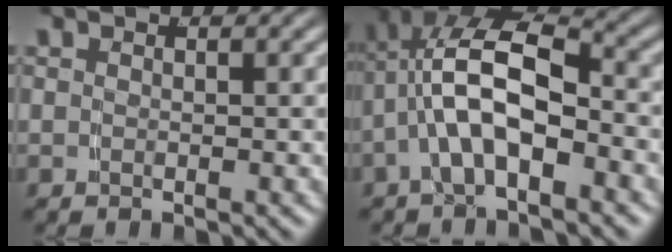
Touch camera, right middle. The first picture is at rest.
{"total": 8.5, "force": [-0.3, 5.2, 6.6], "torque": [-0.137, -0.024, 0.003]}